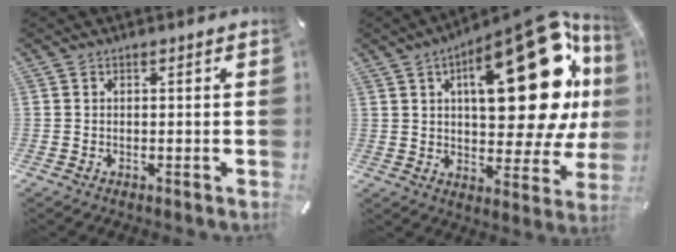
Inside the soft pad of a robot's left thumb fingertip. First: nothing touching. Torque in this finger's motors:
{"motor_torque": [2.49, 2.52, 2.57, -0.21, 0.71]}